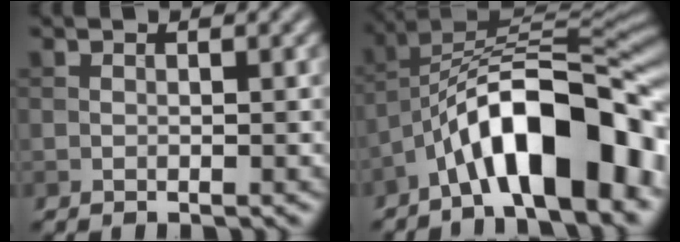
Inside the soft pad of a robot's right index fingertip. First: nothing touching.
{"total": 12.8, "force": [-6.1, 4.1, 10.5], "torque": [-0.156, 0.014, -0.098]}